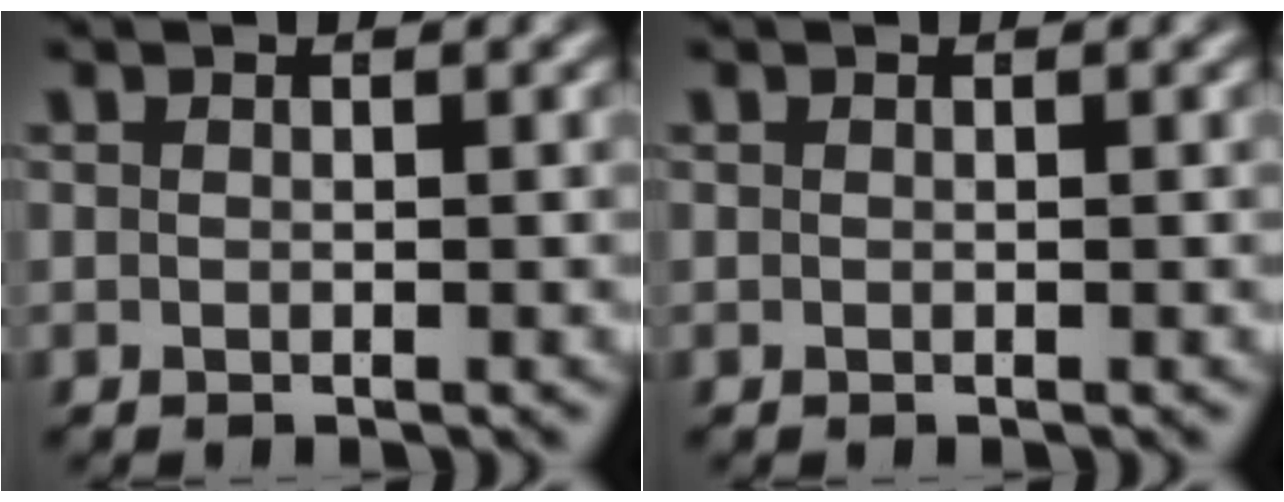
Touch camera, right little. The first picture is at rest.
{"total": 0.0}